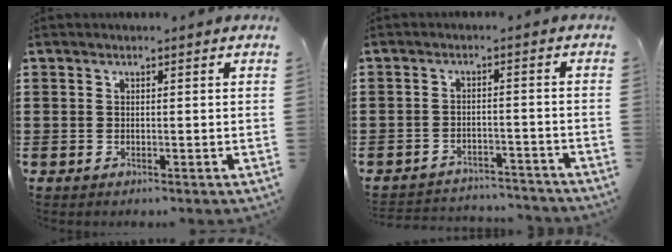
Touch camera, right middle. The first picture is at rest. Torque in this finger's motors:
{"motor_torque": [0.12, -0.08, -0.03, 0.02]}